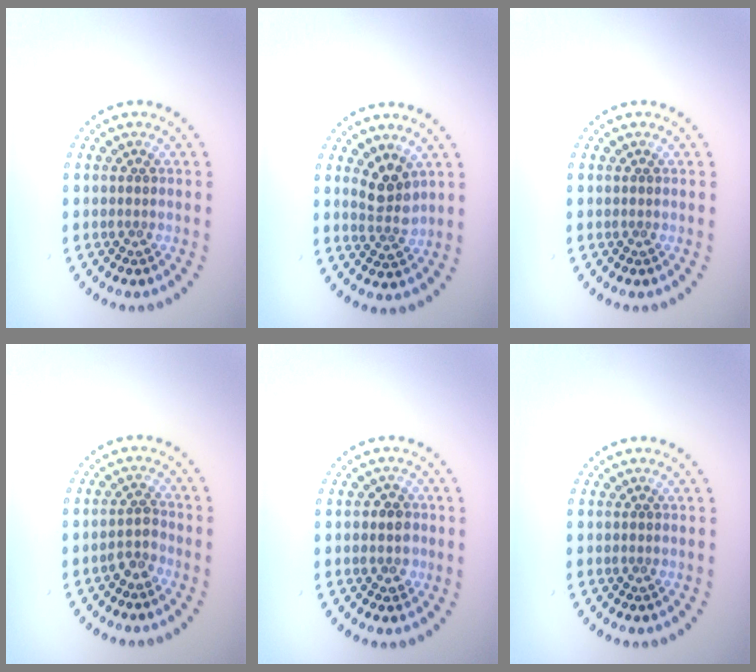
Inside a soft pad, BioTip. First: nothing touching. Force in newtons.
{"total": 2.6, "press": 2.4, "slide": 1.1}
{"total": 0.0}
{"total": 1.7, "press": 1.3, "slide": 1.1}
{"total": 2.0, "press": 1.9, "slide": 0.5}
{"total": 0.0}